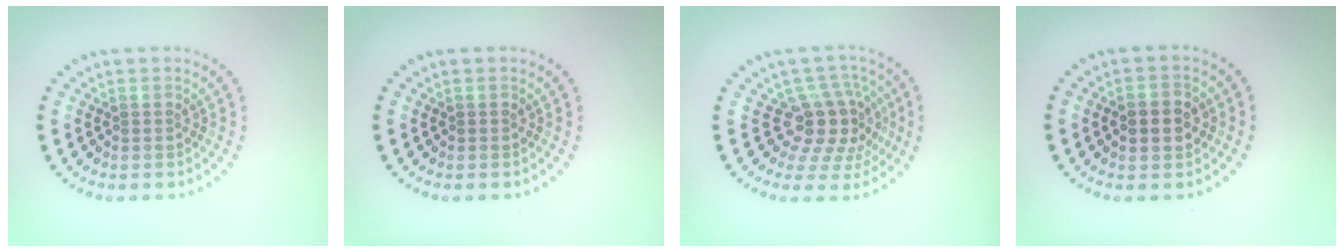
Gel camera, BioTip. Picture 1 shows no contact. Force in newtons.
{"total": 0.0}
{"total": 4.4, "press": 3.3, "slide": 2.9}
{"total": 2.6, "press": 2.6, "slide": 0.2}